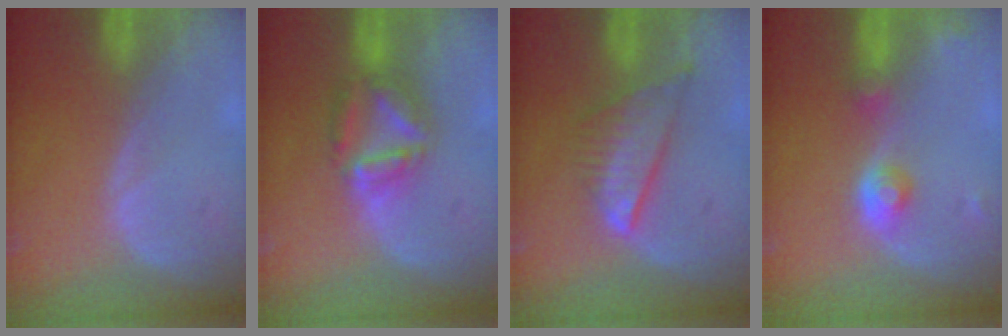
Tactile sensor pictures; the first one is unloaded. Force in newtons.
{"total": 6.6, "press": 6.2, "slide": 2.5}
{"total": 7.5, "press": 6.5, "slide": 3.7}
{"total": 4.3, "press": 4.0, "slide": 1.6}